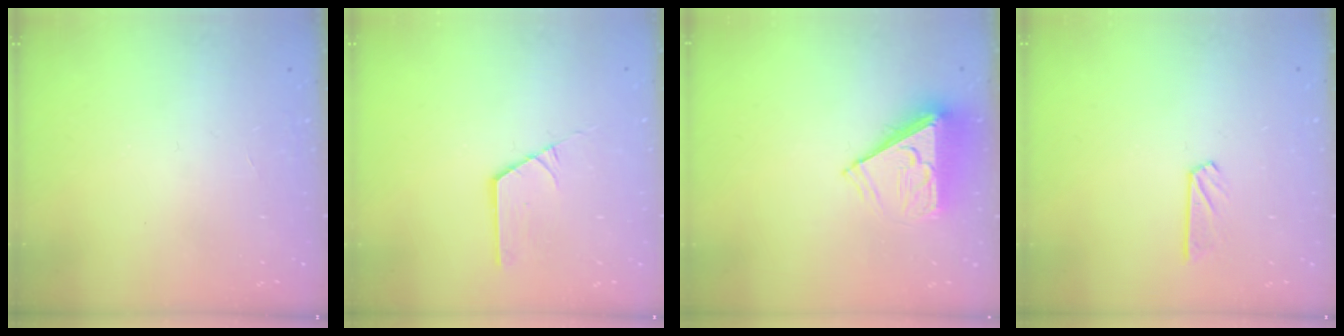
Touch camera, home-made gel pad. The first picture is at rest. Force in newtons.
{"total": 2.4, "press": 2.3, "slide": 0.3}
{"total": 8.9, "press": 8.8, "slide": 1.2}
{"total": 6.2, "press": 6.2, "slide": 0.2}